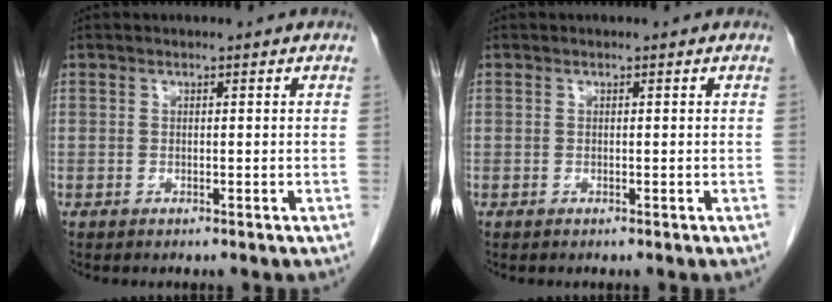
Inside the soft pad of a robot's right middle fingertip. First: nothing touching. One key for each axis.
{"total": 0.0}